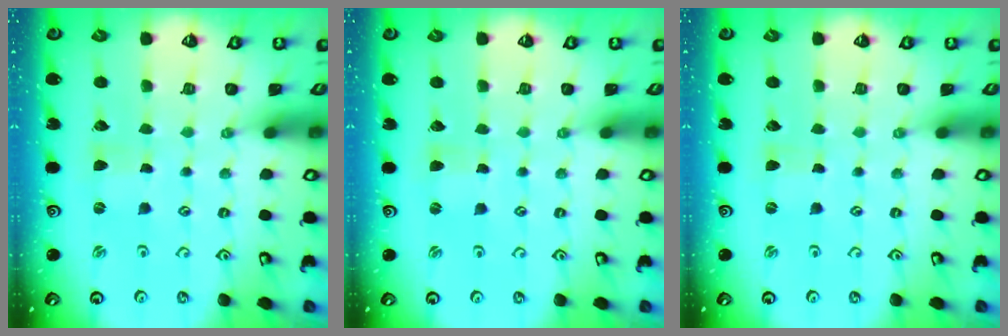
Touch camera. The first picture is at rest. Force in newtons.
{"total": 0.0}
{"total": 0.0}